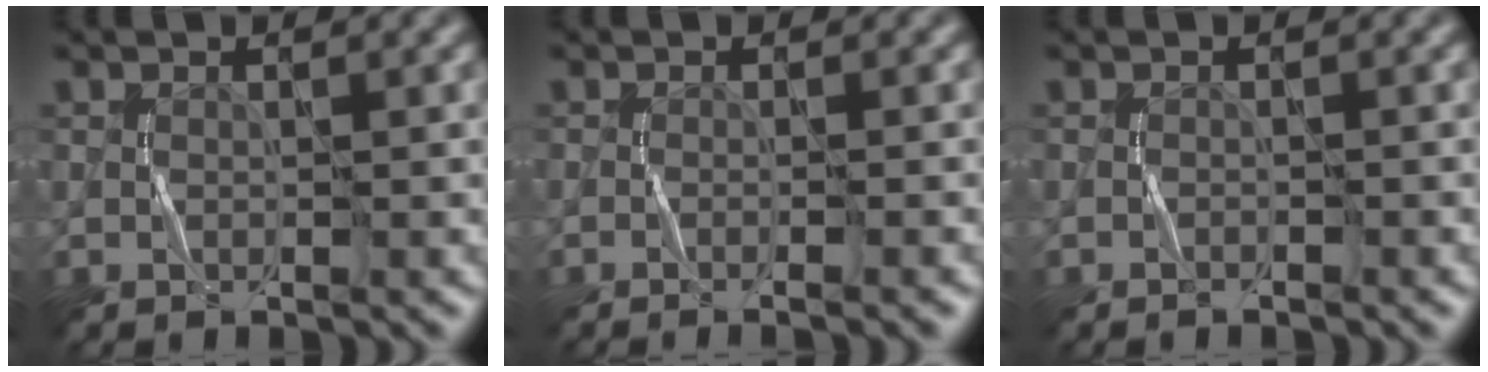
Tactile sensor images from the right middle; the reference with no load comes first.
{"total": 2.4, "force": [-1.2, 0.7, 1.9], "torque": [-0.014, 0.004, -0.024]}
{"total": 0.6, "force": [-0.6, 0.1, 0.2], "torque": [-0.001, 0.000, -0.011]}